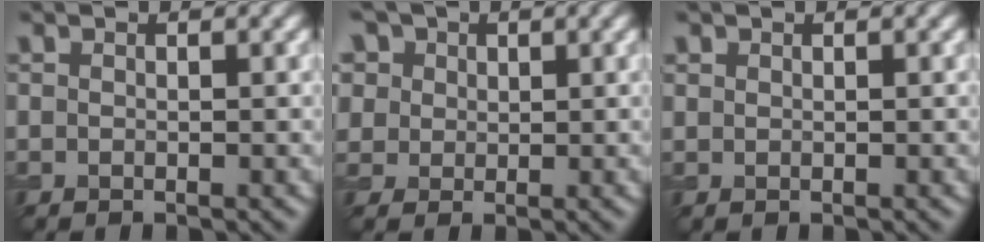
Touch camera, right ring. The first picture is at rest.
{"total": 8.9, "force": [4.7, 6.4, 3.9], "torque": [-0.096, 0.023, 0.059]}
{"total": 0.5, "force": [0.3, 0.4, -0.1], "torque": [0.004, -0.001, 0.009]}